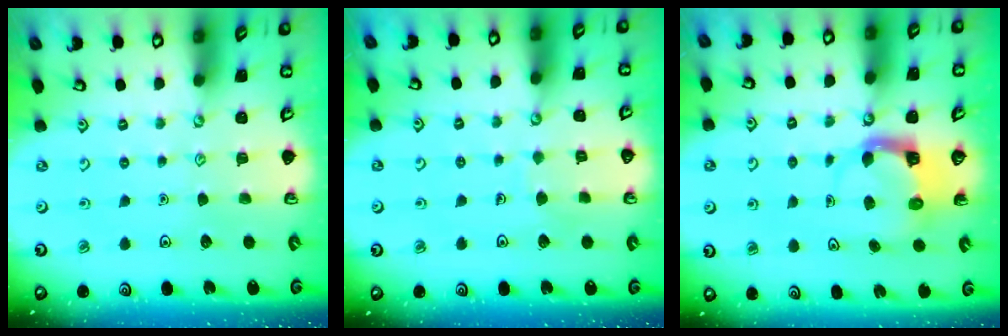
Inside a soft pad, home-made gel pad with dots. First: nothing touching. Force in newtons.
{"total": 4.9, "press": 4.9, "slide": 0.2}
{"total": 4.4, "press": 4.4, "slide": 0.3}